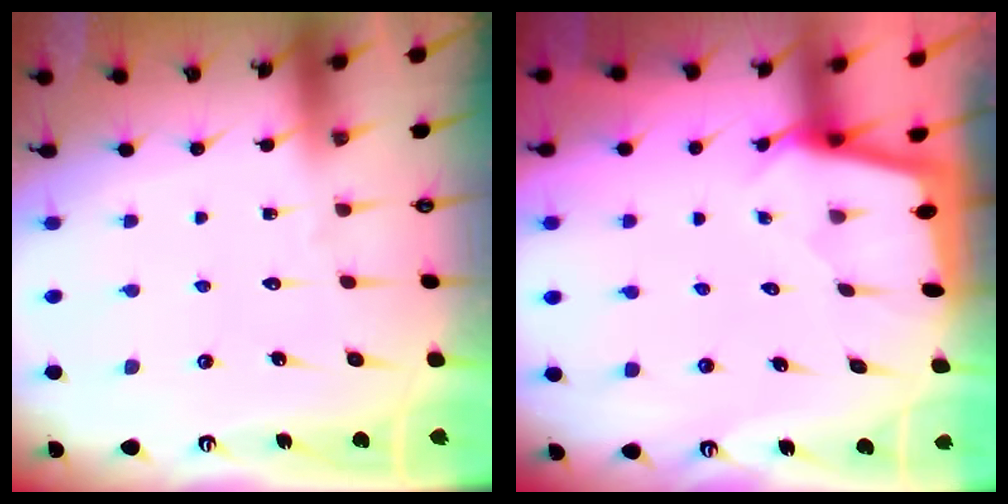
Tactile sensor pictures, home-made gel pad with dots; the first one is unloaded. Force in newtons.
{"total": 1.6, "press": 1.6, "slide": 0.3}